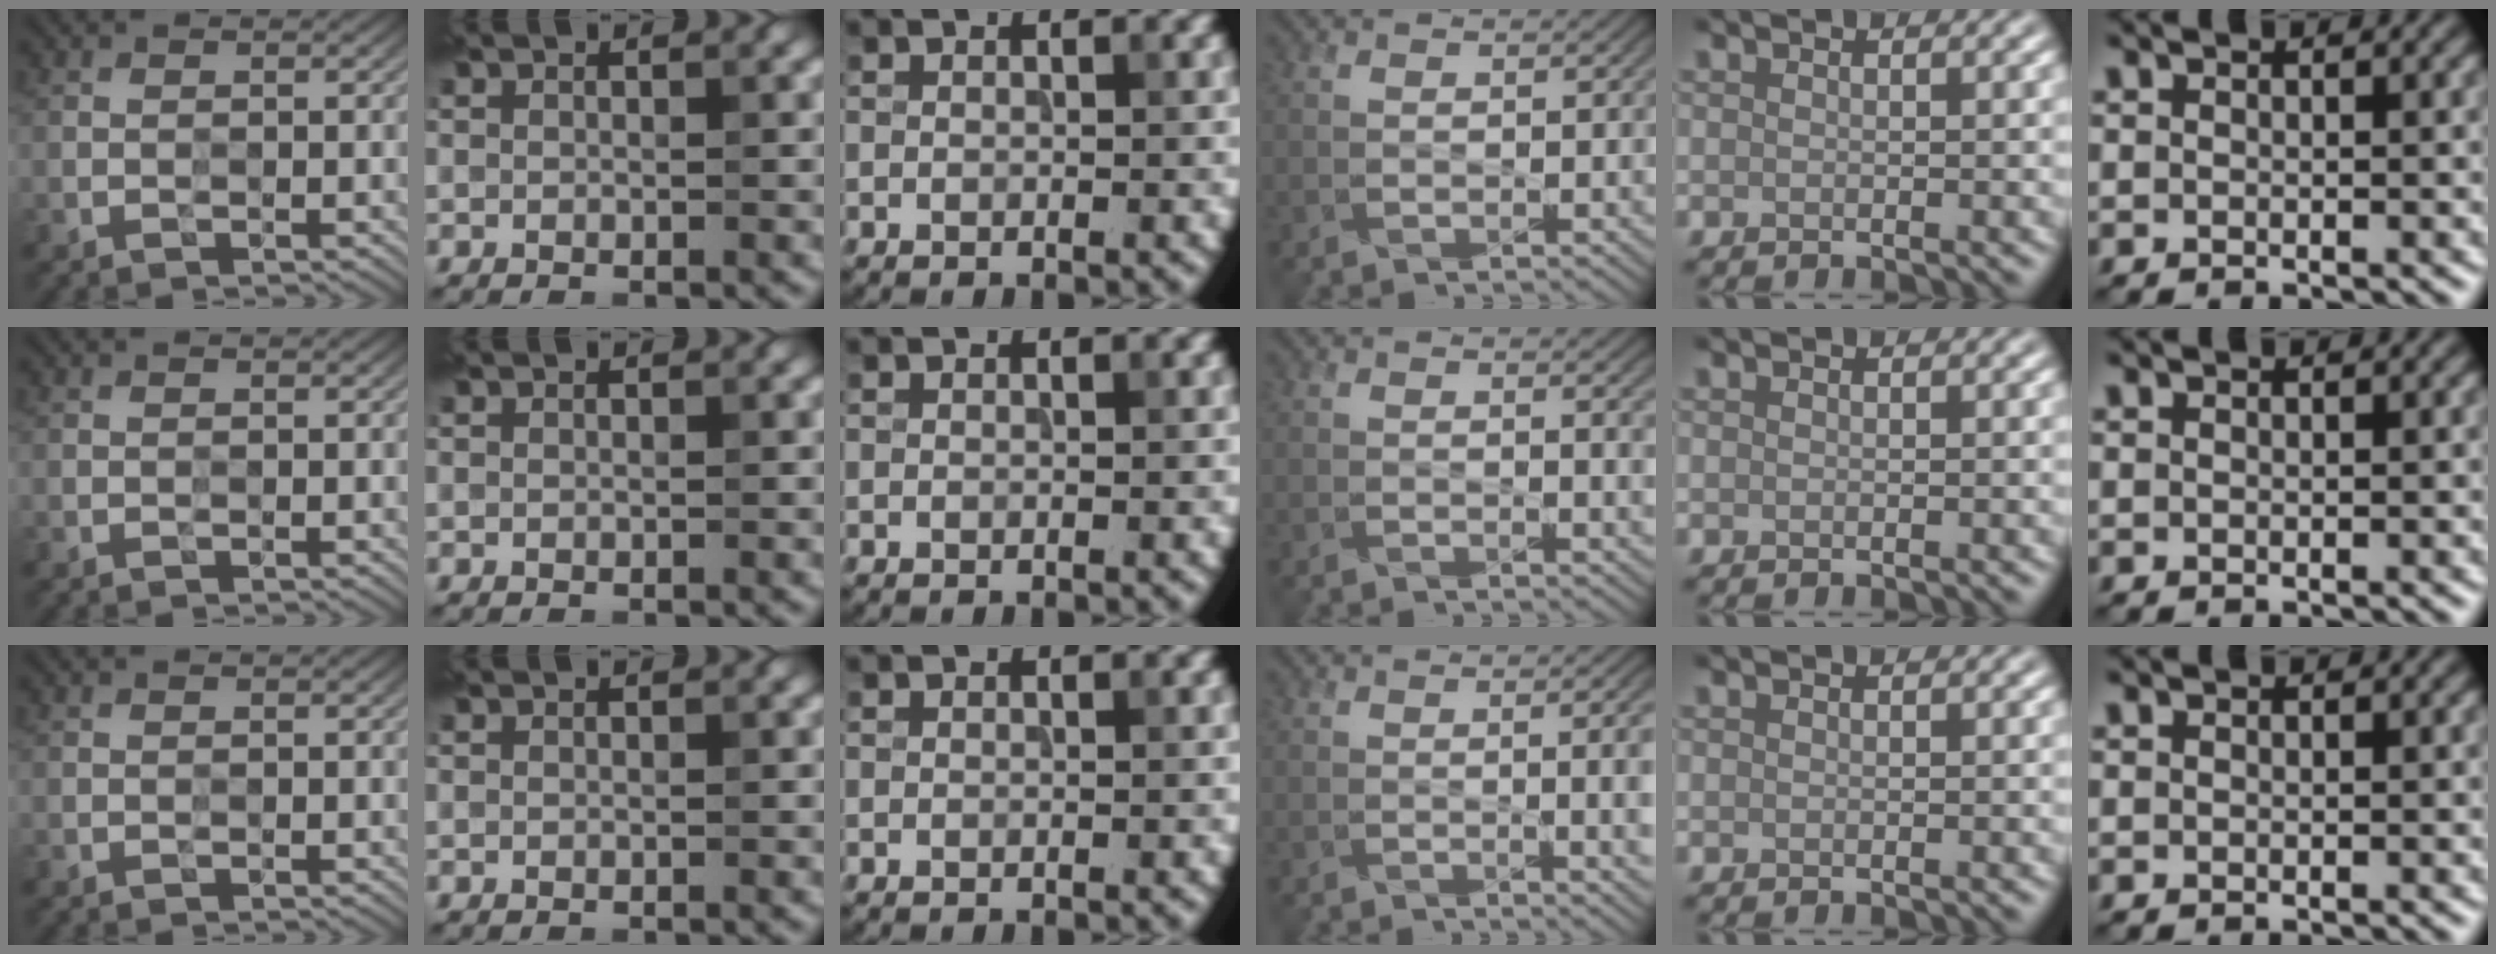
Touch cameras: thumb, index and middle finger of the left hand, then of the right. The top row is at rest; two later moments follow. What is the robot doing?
{"motion": "press", "object": "grip strengthener"}